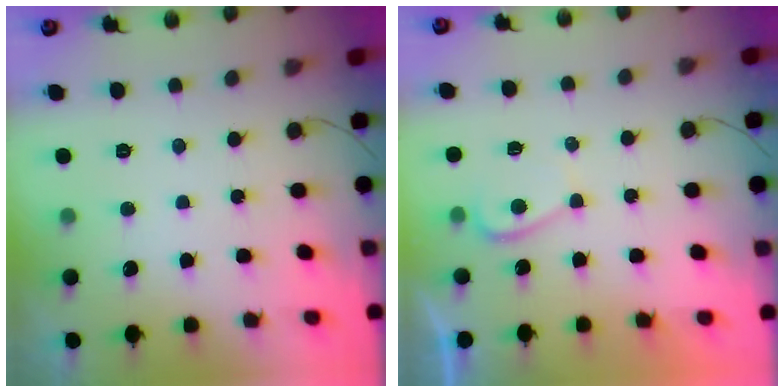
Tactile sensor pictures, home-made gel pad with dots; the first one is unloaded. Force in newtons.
{"total": 2.3, "press": 2.2, "slide": 0.8}